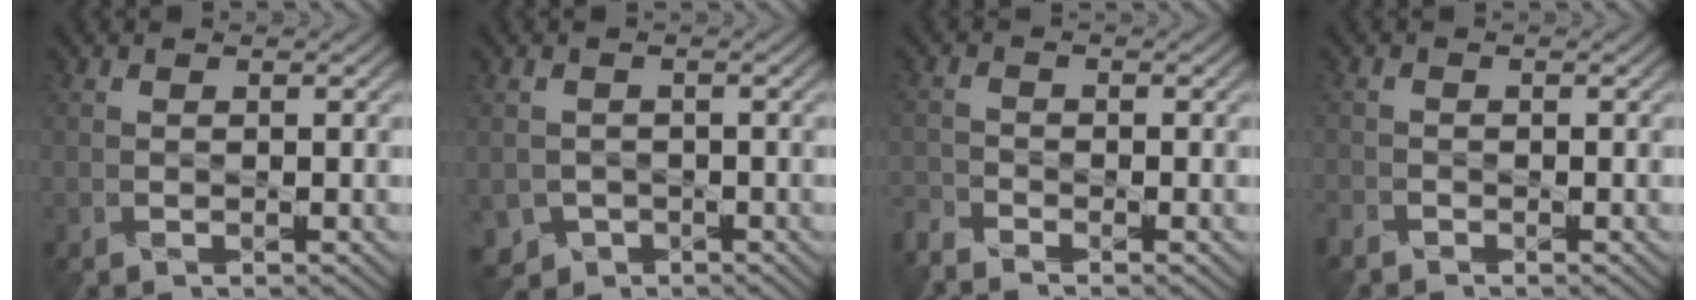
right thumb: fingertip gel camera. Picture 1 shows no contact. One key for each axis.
{"total": 2.8, "fx": -1.4, "fy": 2.3, "fz": 0.5, "tx": -0.021, "ty": -0.014, "tz": -0.027}
{"total": 2.9, "fx": -2.7, "fy": 0.4, "fz": 0.8, "tx": -0.021, "ty": -0.011, "tz": -0.067}
{"total": 1.5, "fx": -1.4, "fy": 0.4, "fz": 0.2, "tx": -0.009, "ty": -0.007, "tz": -0.036}